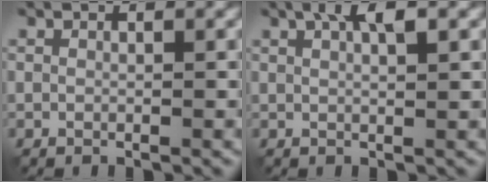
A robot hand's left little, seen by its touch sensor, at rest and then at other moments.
{"total": 3.3, "force": [1.5, 0.8, 2.8], "torque": [-0.045, 0.007, 0.023]}